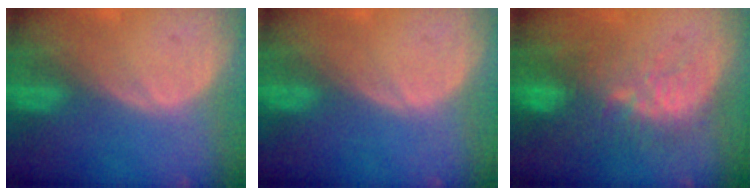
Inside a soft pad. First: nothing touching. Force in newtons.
{"total": 0.0}
{"total": 9.7, "press": 9.1, "slide": 3.4}